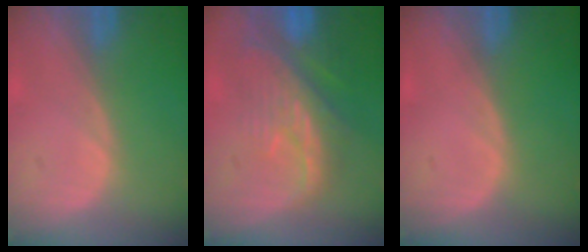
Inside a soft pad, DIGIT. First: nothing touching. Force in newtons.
{"total": 10.2, "press": 8.9, "slide": 4.9}
{"total": 0.0}